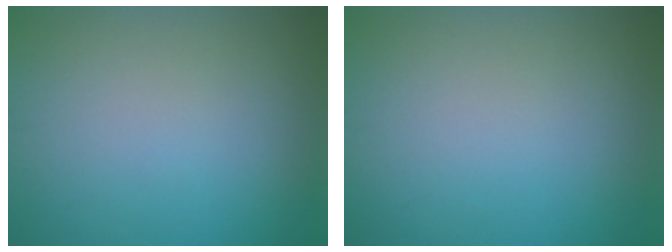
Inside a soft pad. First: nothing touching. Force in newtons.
{"total": 0.0}